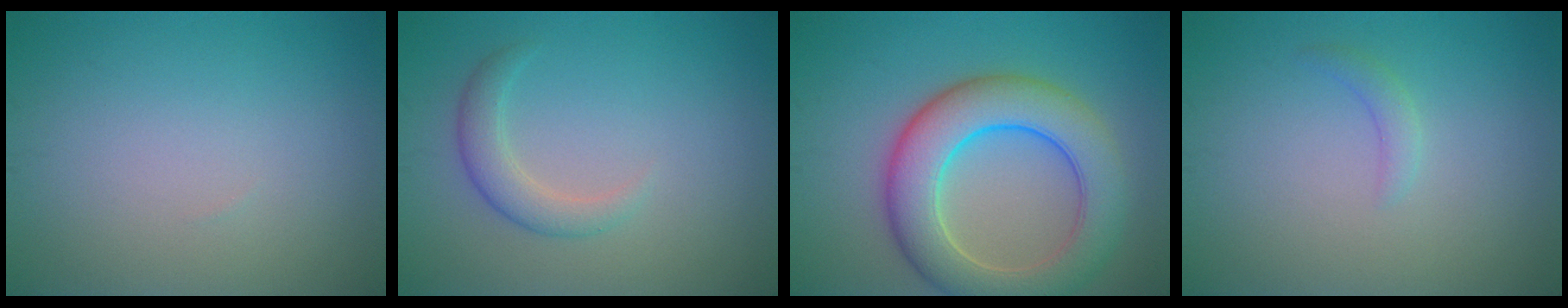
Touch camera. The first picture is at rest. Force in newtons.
{"total": 2.4, "press": 2.4, "slide": 0.1}
{"total": 8.7, "press": 8.7, "slide": 0.5}
{"total": 1.2, "press": 1.2, "slide": 0.1}